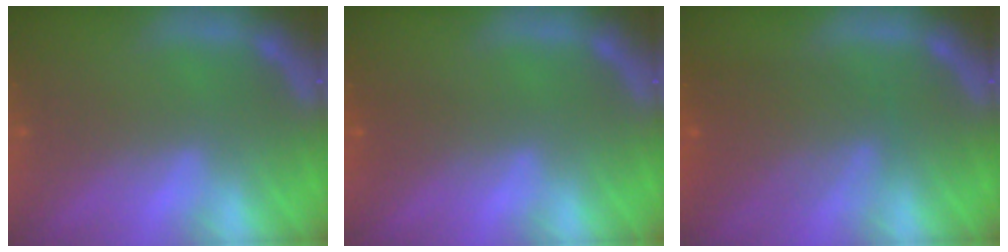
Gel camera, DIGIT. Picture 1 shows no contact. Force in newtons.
{"total": 1.4}
{"total": 5.6}